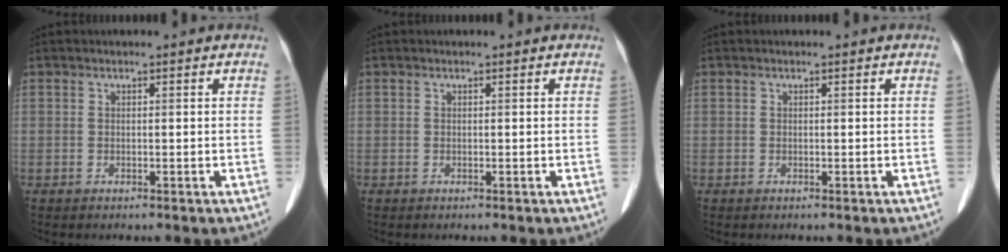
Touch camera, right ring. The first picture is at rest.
{"total": 0.0}
{"total": 0.0}